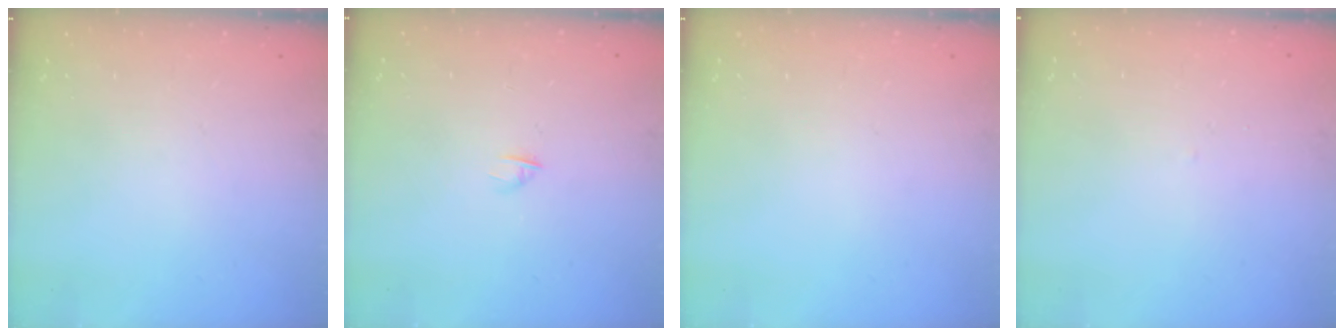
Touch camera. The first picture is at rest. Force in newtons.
{"total": 1.9, "press": 1.8, "slide": 0.5}
{"total": 0.0}
{"total": 1.4, "press": 1.4, "slide": 0.3}